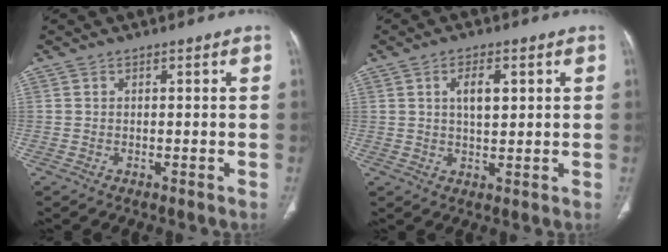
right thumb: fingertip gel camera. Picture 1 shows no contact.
{"total": 5.1, "force": [1.6, 2.2, 4.3], "torque": [-0.069, -0.005, 0.029]}